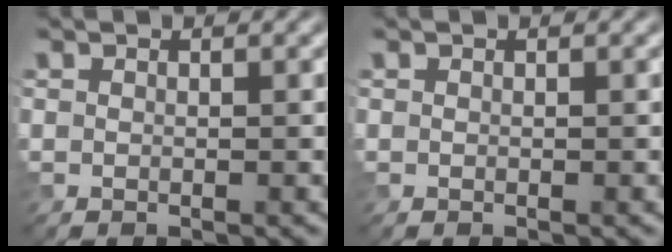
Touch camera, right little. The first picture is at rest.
{"total": 0.0}